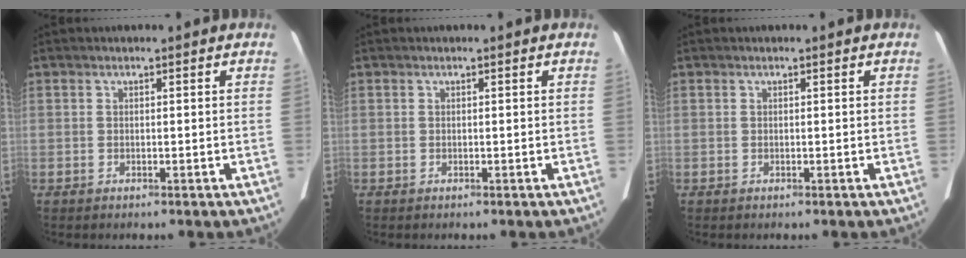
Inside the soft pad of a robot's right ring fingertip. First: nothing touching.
{"total": 0.0}
{"total": 0.0}